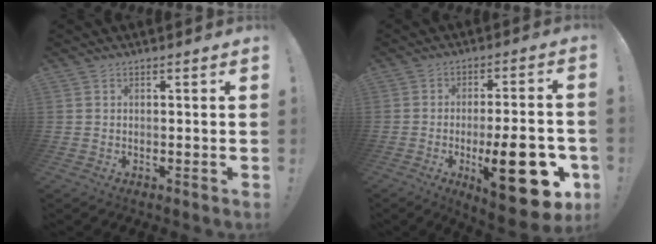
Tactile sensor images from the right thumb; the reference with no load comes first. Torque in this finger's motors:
{"motor_torque": [0.40, 0.80, 1.56, -1.21, 0.43]}